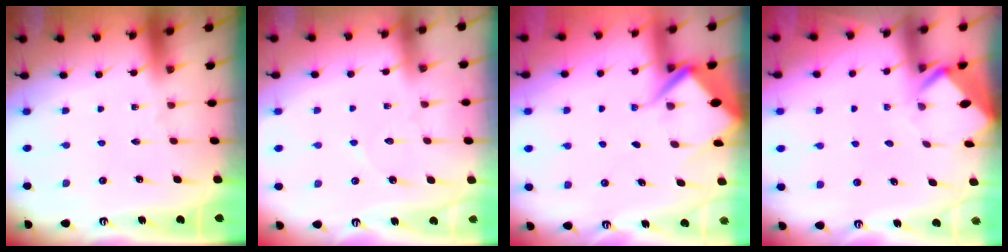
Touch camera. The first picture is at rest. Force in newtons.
{"total": 4.3, "press": 4.3, "slide": 0.6}
{"total": 6.2, "press": 6.2, "slide": 0.5}
{"total": 3.9, "press": 3.9, "slide": 0.3}